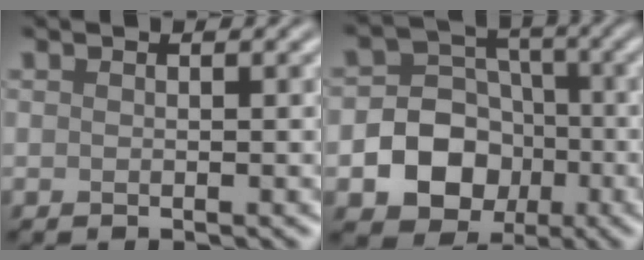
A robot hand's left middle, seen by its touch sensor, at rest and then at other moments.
{"total": 9.3, "force": [-2.8, 8.1, 3.5], "torque": [-0.043, -0.004, -0.074]}